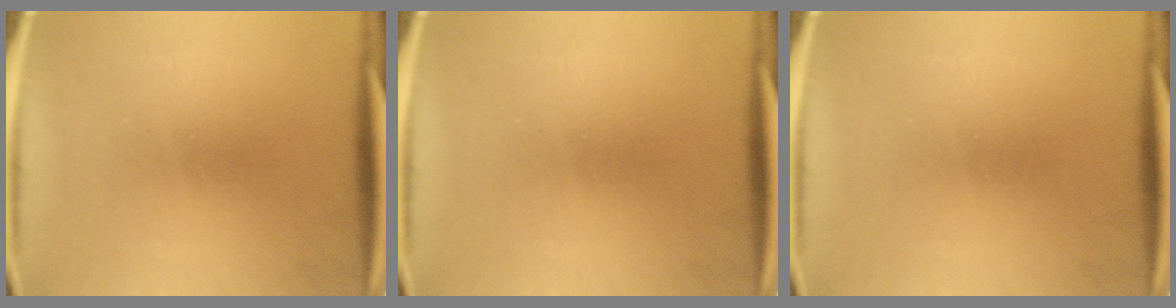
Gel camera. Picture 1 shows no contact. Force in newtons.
{"total": 0.0}
{"total": 0.0}